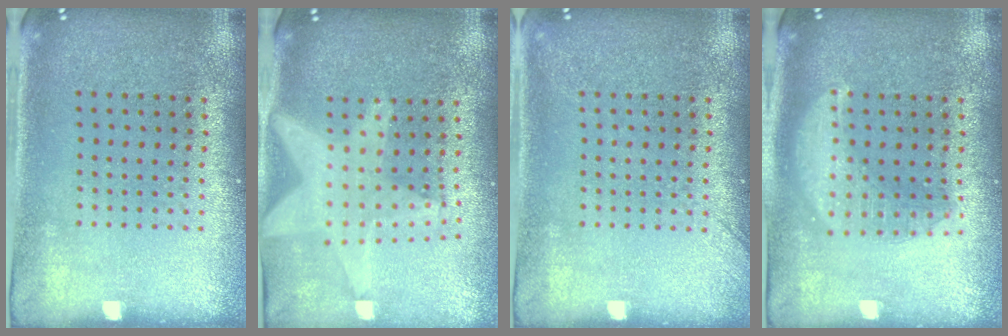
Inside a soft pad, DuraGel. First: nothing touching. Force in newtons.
{"total": 2.2, "press": 1.8, "slide": 1.2}
{"total": 1.2, "press": 1.2, "slide": 0.2}
{"total": 3.0, "press": 3.0, "slide": 0.4}